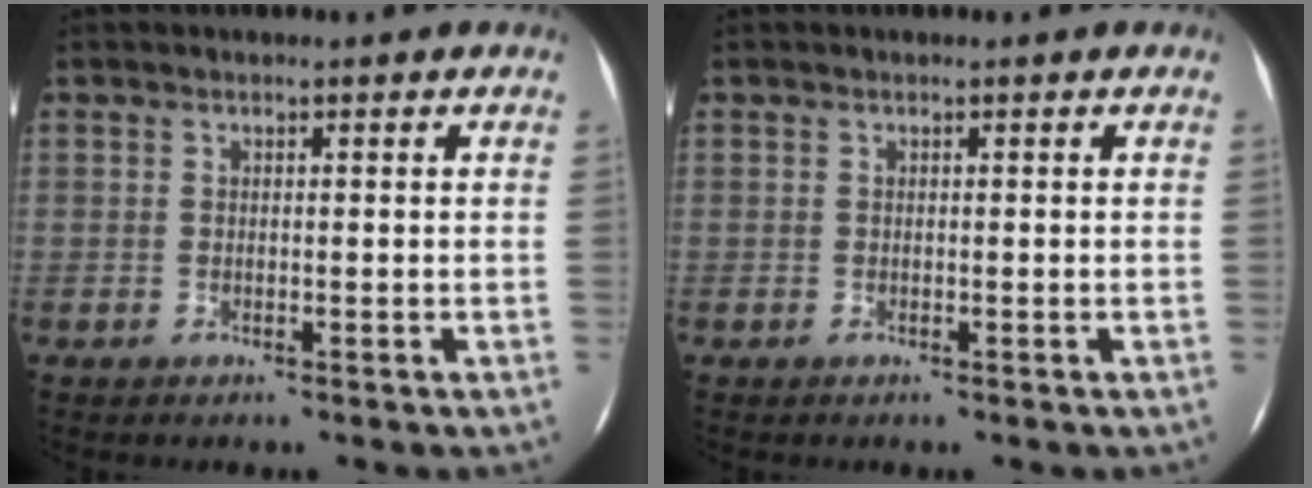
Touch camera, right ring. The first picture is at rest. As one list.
[{"total": 0.0}]